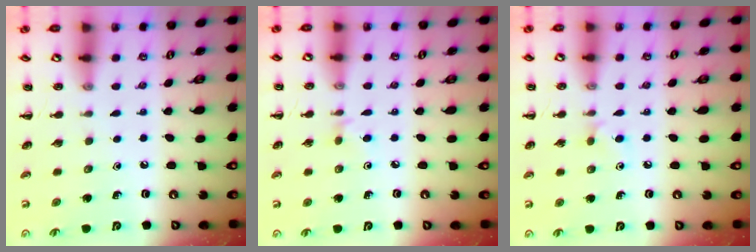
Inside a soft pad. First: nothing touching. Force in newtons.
{"total": 2.9, "press": 2.7, "slide": 1.2}
{"total": 5.2, "press": 4.9, "slide": 1.7}